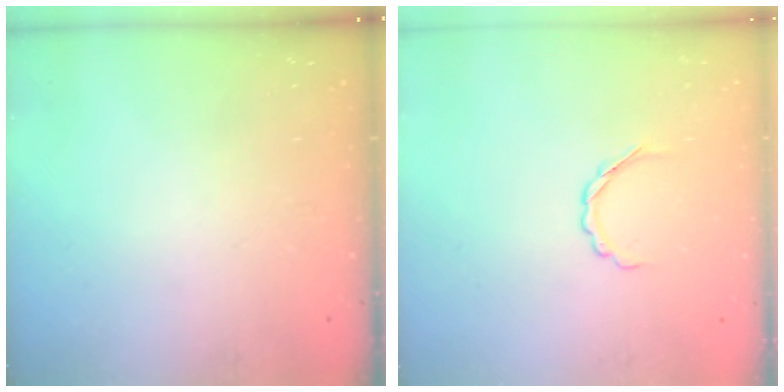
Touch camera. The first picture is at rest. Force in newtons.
{"total": 3.3, "press": 3.2, "slide": 0.8}